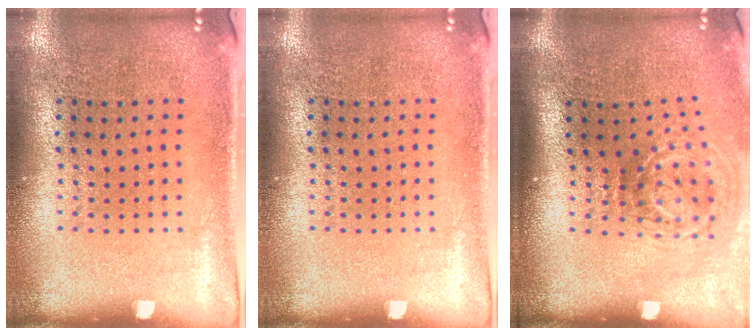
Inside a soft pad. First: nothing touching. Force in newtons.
{"total": 0.0}
{"total": 2.1, "press": 1.3, "slide": 1.7}